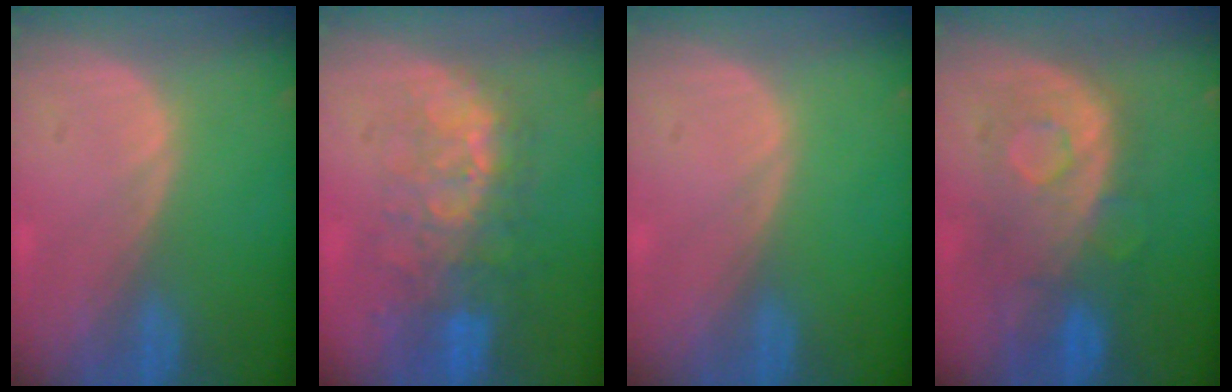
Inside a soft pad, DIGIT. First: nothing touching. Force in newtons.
{"total": 10.1, "press": 8.6, "slide": 5.3}
{"total": 0.0}
{"total": 9.1, "press": 8.6, "slide": 3.0}